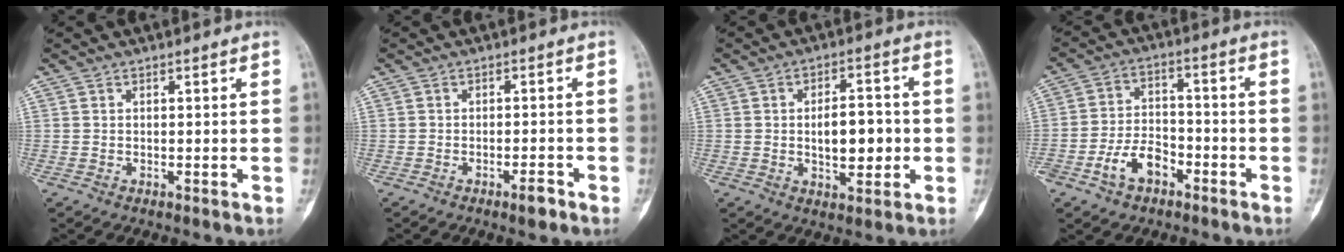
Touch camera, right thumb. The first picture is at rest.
{"total": 2.6, "force": [-1.7, 0.8, 1.8], "torque": [-0.028, 0.009, -0.026]}
{"total": 8.5, "force": [-0.5, 4.3, 7.3], "torque": [-0.089, 0.006, -0.005]}
{"total": 8.2, "force": [-4.2, 5.2, 4.8], "torque": [-0.075, 0.034, -0.074]}